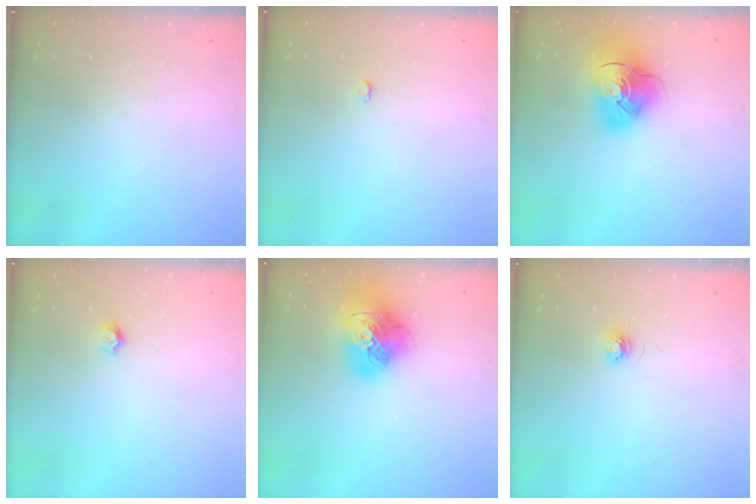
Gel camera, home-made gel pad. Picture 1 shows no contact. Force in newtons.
{"total": 2.6, "press": 2.6, "slide": 0.4}
{"total": 14.9, "press": 14.7, "slide": 2.1}
{"total": 5.5, "press": 5.5, "slide": 0.5}
{"total": 18.2, "press": 18.0, "slide": 2.2}
{"total": 3.4, "press": 3.4, "slide": 0.4}